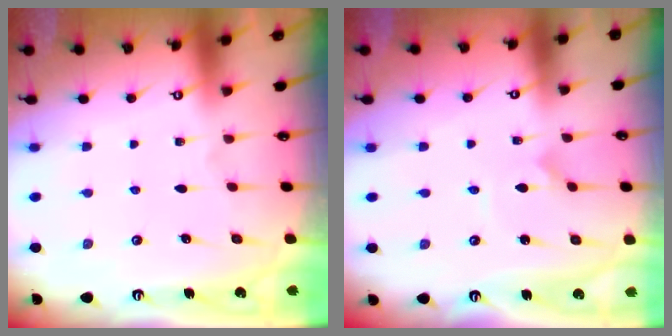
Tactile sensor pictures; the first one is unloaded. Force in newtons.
{"total": 1.9, "press": 1.9, "slide": 0.2}